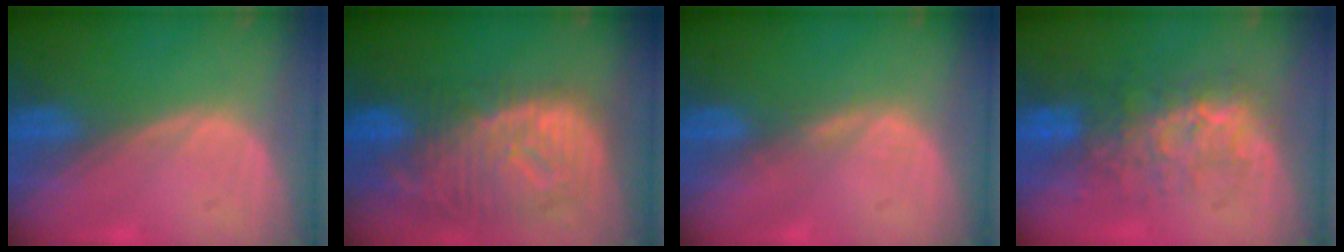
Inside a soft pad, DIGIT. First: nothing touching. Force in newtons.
{"total": 12.5, "press": 10.8, "slide": 6.3}
{"total": 1.1, "press": 1.1, "slide": 0.2}
{"total": 8.5, "press": 8.0, "slide": 2.9}